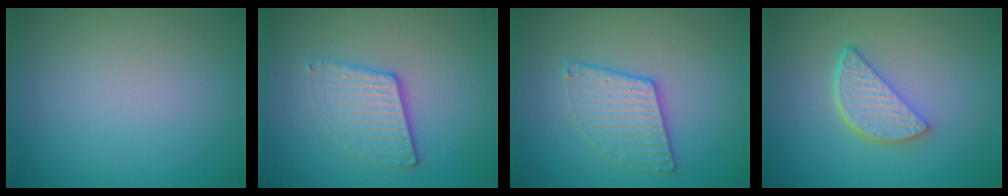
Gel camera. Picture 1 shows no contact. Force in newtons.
{"total": 3.9, "press": 2.7, "slide": 2.8}
{"total": 3.2, "press": 2.8, "slide": 1.6}
{"total": 3.9, "press": 3.2, "slide": 2.3}